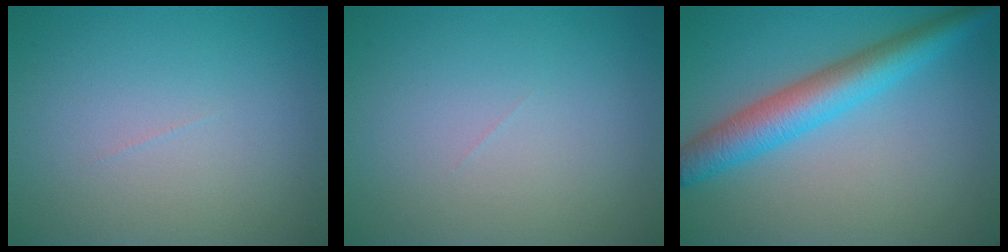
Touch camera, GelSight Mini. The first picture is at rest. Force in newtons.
{"total": 0.0}
{"total": 5.5, "press": 5.5, "slide": 0.1}